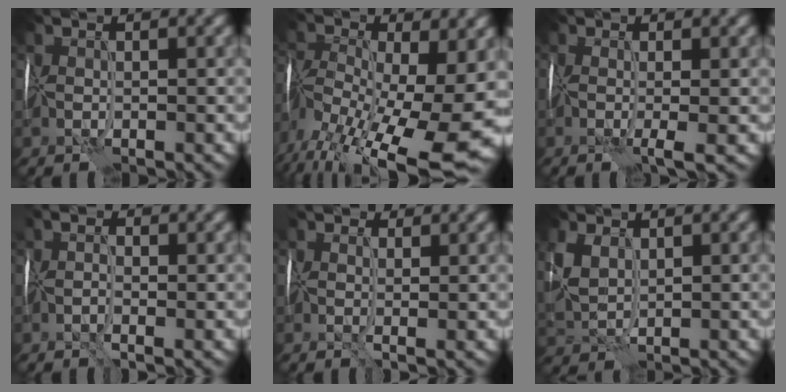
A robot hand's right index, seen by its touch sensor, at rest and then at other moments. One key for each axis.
{"total": 16.6, "fx": -6.0, "fy": 9.1, "fz": 12.6, "tx": -0.220, "ty": -0.007, "tz": -0.080}
{"total": 2.3, "fx": -0.6, "fy": 0.4, "fz": 2.2, "tx": -0.048, "ty": -0.009, "tz": -0.018}
{"total": 0.7, "fx": -0.2, "fy": 0.3, "fz": 0.6, "tx": -0.029, "ty": 0.001, "tz": -0.015}
{"total": 1.9, "fx": 0.6, "fy": 1.3, "fz": 1.1, "tx": -0.025, "ty": 0.007, "tz": 0.007}
{"total": 4.0, "fx": 1.6, "fy": 2.8, "fz": 2.4, "tx": -0.093, "ty": 0.006, "tz": 0.032}